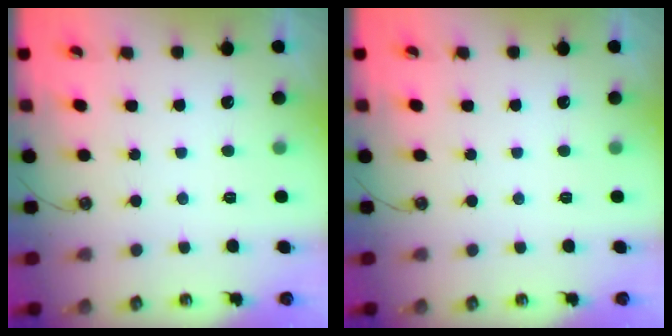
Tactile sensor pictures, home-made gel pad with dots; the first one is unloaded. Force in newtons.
{"total": 0.0}